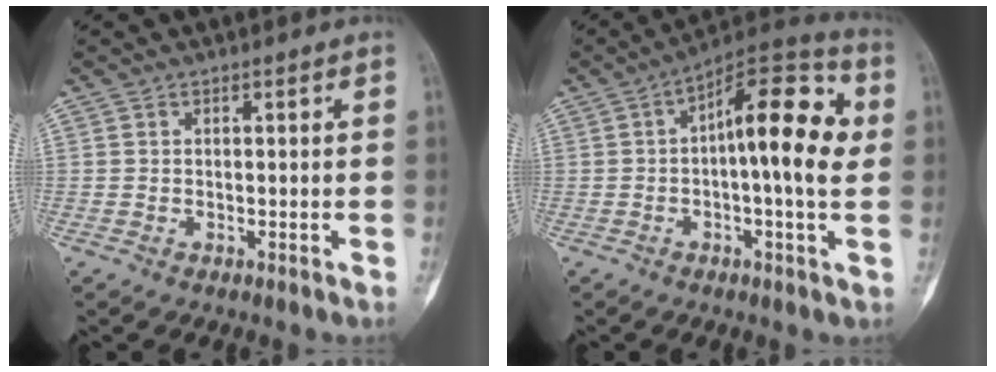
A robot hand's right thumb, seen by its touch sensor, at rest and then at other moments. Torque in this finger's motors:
{"motor_torque": [1.68, 1.90, 1.85, 0.20, 0.37]}